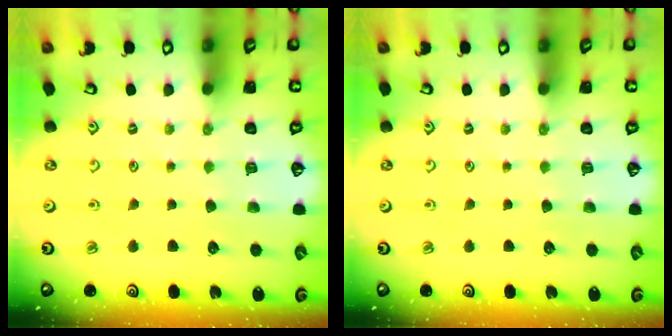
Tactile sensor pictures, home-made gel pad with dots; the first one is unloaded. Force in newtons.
{"total": 0.0}